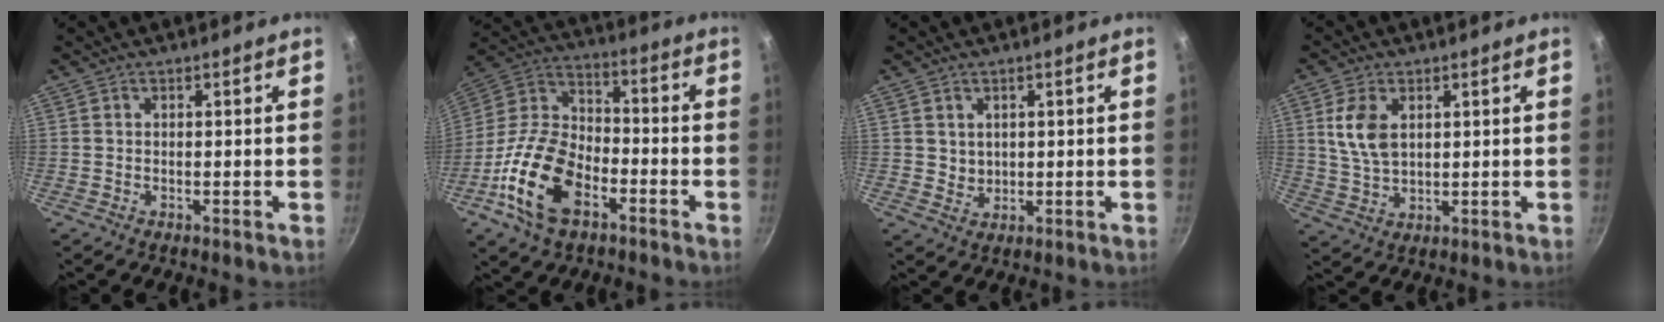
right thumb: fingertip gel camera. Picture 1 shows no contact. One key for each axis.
{"total": 18.3, "fx": -7.9, "fy": 10.6, "fz": 12.6, "tx": -0.228, "ty": 0.047, "tz": -0.166}
{"total": 2.4, "fx": 0.9, "fy": 2.1, "fz": 0.8, "tx": -0.001, "ty": -0.005, "tz": 0.021}
{"total": 7.4, "fx": 2.2, "fy": 4.4, "fz": 5.4, "tx": -0.104, "ty": -0.012, "tz": 0.047}